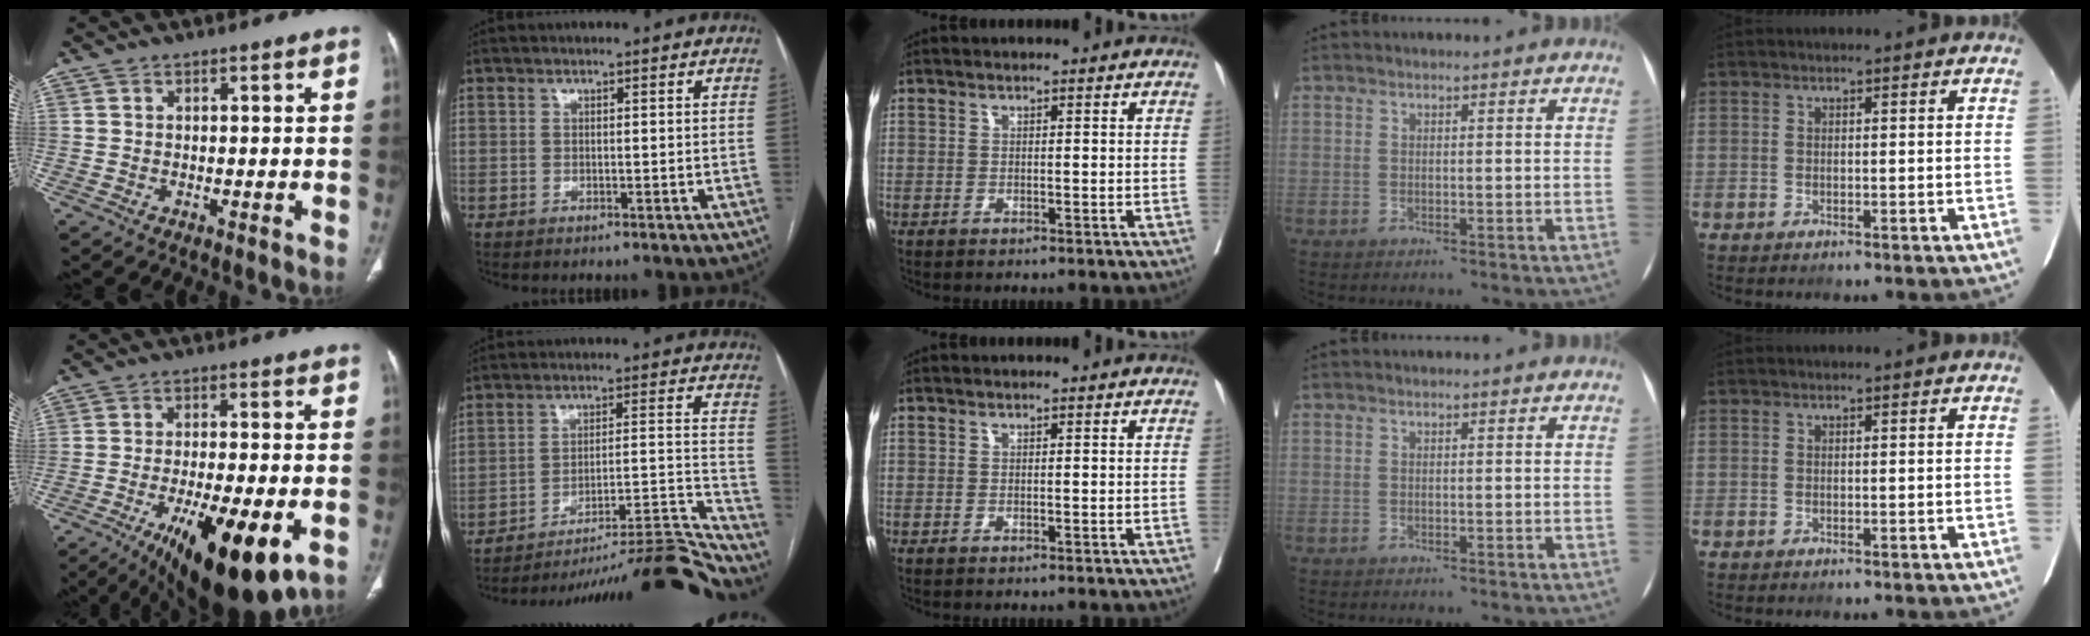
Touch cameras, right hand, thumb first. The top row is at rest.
{"thumb": {"total": 20.3, "force": [-8.8, 6.8, 16.9], "torque": [-0.231, -0.003, -0.124]}, "index": {"total": 23.6, "force": [-22.4, -0.5, 7.3], "torque": [-0.033, 0.018, -0.313]}}